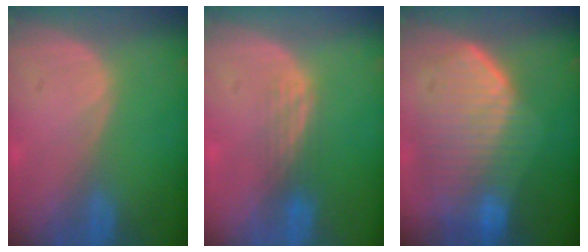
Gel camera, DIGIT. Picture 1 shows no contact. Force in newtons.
{"total": 2.8, "press": 2.5, "slide": 1.3}
{"total": 10.9, "press": 9.5, "slide": 5.3}